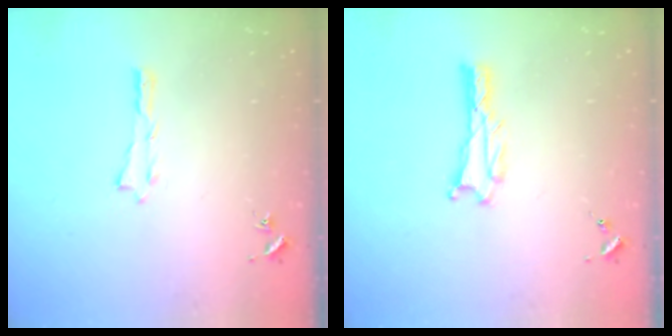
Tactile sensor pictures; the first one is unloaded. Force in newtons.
{"total": 0.9, "press": 0.8, "slide": 0.1}